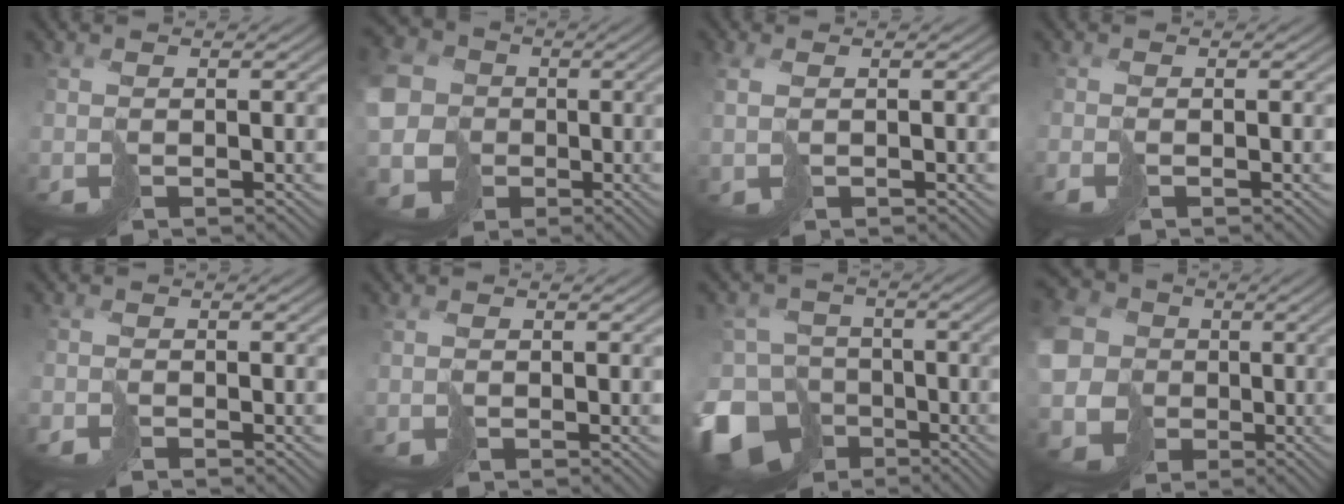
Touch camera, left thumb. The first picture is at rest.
{"total": 11.0, "force": [-1.1, 9.8, 4.8], "torque": [-0.155, -0.023, -0.020]}
{"total": 1.1, "force": [0.6, 0.3, 0.8], "torque": [-0.022, -0.001, 0.014]}
{"total": 0.9, "force": [-0.7, 0.3, 0.5], "torque": [-0.015, -0.003, -0.017]}
{"total": 1.3, "force": [-1.3, 0.4, 0.2], "torque": [-0.008, -0.005, -0.030]}
{"total": 0.0}
{"total": 14.5, "force": [-8.3, 10.9, 4.7], "torque": [-0.125, -0.060, -0.134]}
{"total": 12.4, "force": [-0.8, 11.1, 5.6], "torque": [-0.174, -0.029, -0.017]}